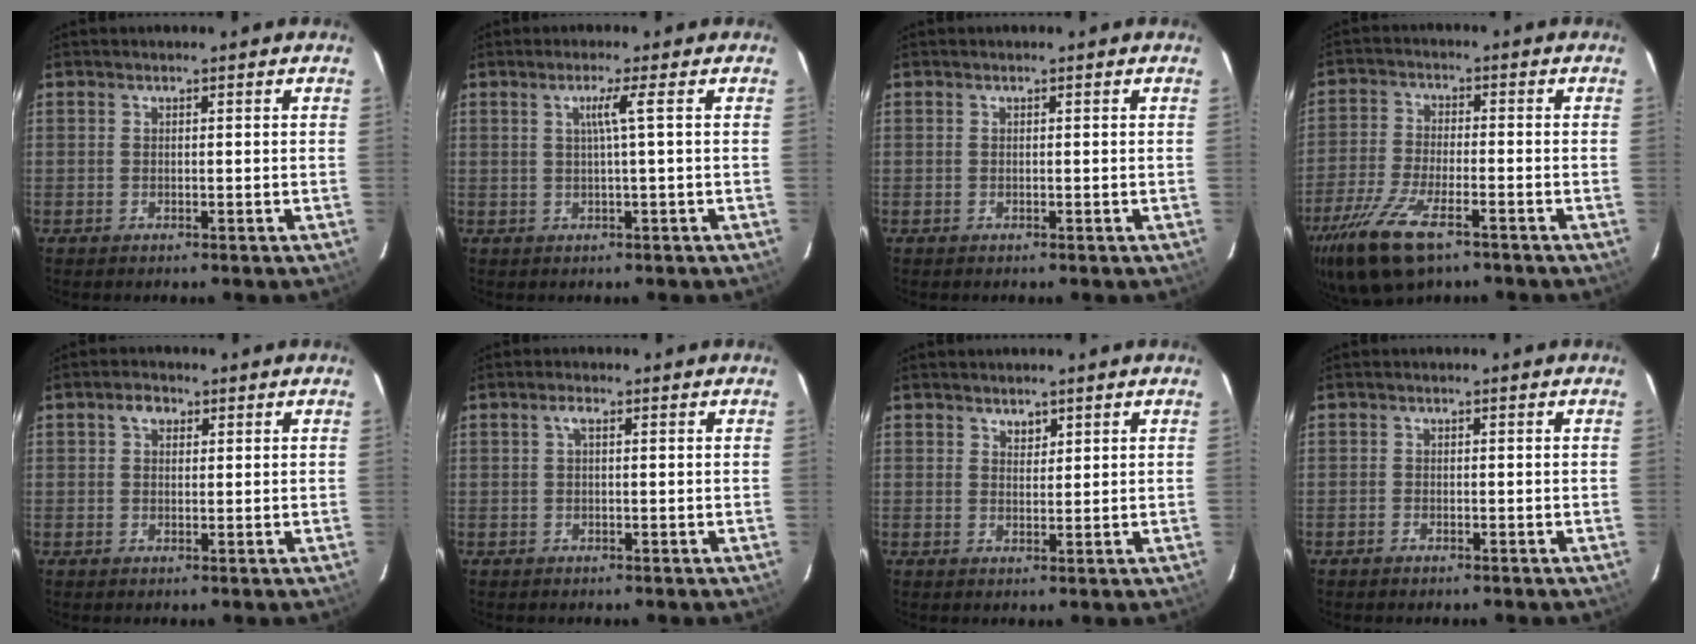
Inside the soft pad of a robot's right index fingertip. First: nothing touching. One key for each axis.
{"total": 2.7, "fx": 0.4, "fy": -1.1, "fz": 2.4, "tx": -0.041, "ty": -0.005, "tz": 0.011}
{"total": 0.0}
{"total": 14.1, "fx": -8.9, "fy": 5.2, "fz": 9.6, "tx": -0.221, "ty": -0.037, "tz": -0.171}
{"total": 2.5, "fx": 1.0, "fy": 1.9, "fz": 1.3, "tx": -0.018, "ty": 0.011, "tz": 0.017}
{"total": 1.4, "fx": 0.3, "fy": 0.4, "fz": 1.3, "tx": -0.024, "ty": 0.007, "tz": 0.003}
{"total": 1.8, "fx": 1.3, "fy": 1.1, "fz": 0.5, "tx": -0.004, "ty": 0.002, "tz": 0.024}
{"total": 1.0, "fx": -0.8, "fy": 0.5, "fz": 0.2, "tx": -0.008, "ty": 0.001, "tz": -0.015}